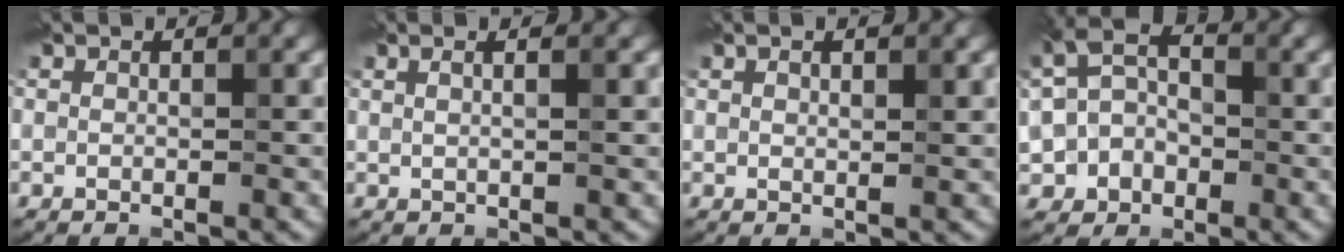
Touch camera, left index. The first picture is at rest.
{"total": 3.6, "force": [1.5, 1.7, 2.8], "torque": [-0.015, 0.022, -0.014]}
{"total": 2.0, "force": [0.7, 0.5, 1.8], "torque": [-0.022, 0.001, 0.010]}
{"total": 5.9, "force": [-0.6, 4.7, 3.6], "torque": [-0.078, 0.003, -0.012]}